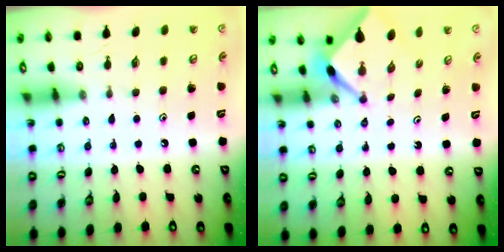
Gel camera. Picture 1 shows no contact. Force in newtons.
{"total": 2.6, "press": 2.6, "slide": 0.3}